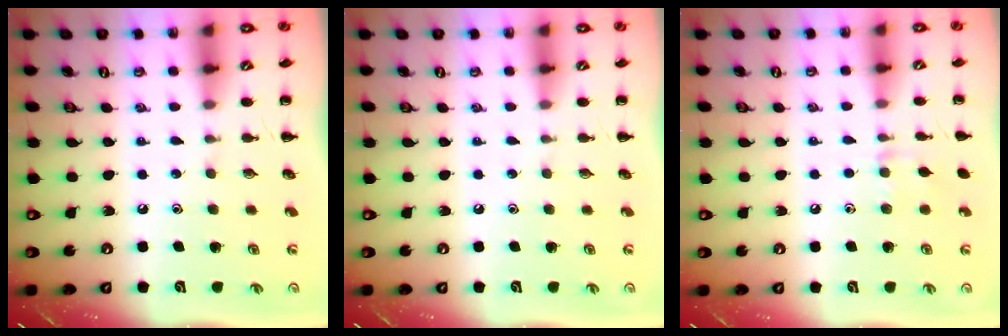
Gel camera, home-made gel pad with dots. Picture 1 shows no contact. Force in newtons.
{"total": 0.0}
{"total": 6.3, "press": 6.0, "slide": 1.8}